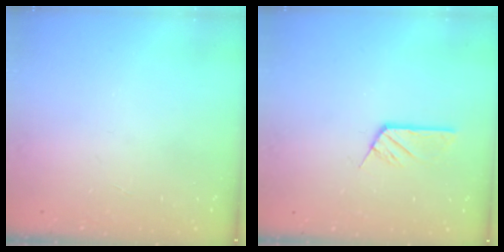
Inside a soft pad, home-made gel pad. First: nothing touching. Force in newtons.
{"total": 4.5, "press": 4.5, "slide": 0.0}